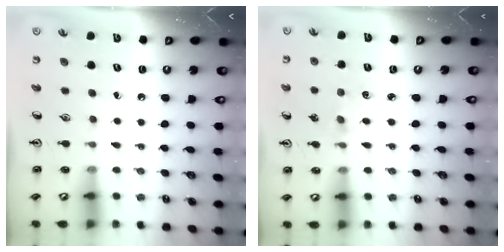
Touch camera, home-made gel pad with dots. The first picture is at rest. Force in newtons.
{"total": 1.2, "press": 1.2, "slide": 0.2}